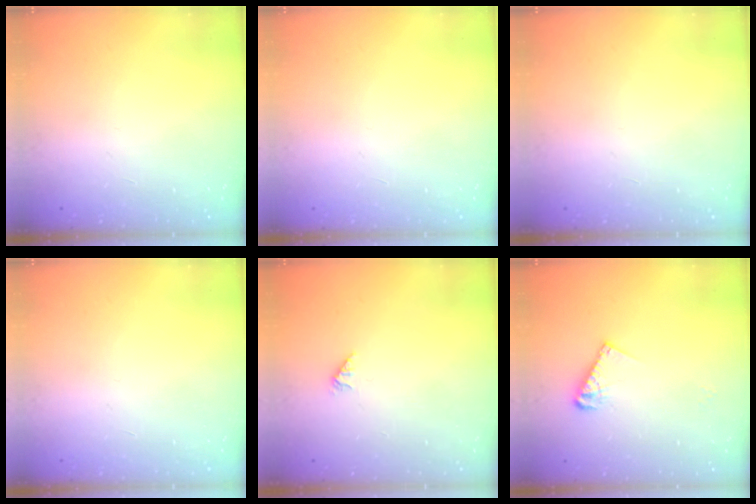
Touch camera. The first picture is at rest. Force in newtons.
{"total": 0.0}
{"total": 0.0}
{"total": 0.0}
{"total": 1.0, "press": 1.0, "slide": 0.2}
{"total": 7.7, "press": 7.7, "slide": 0.3}